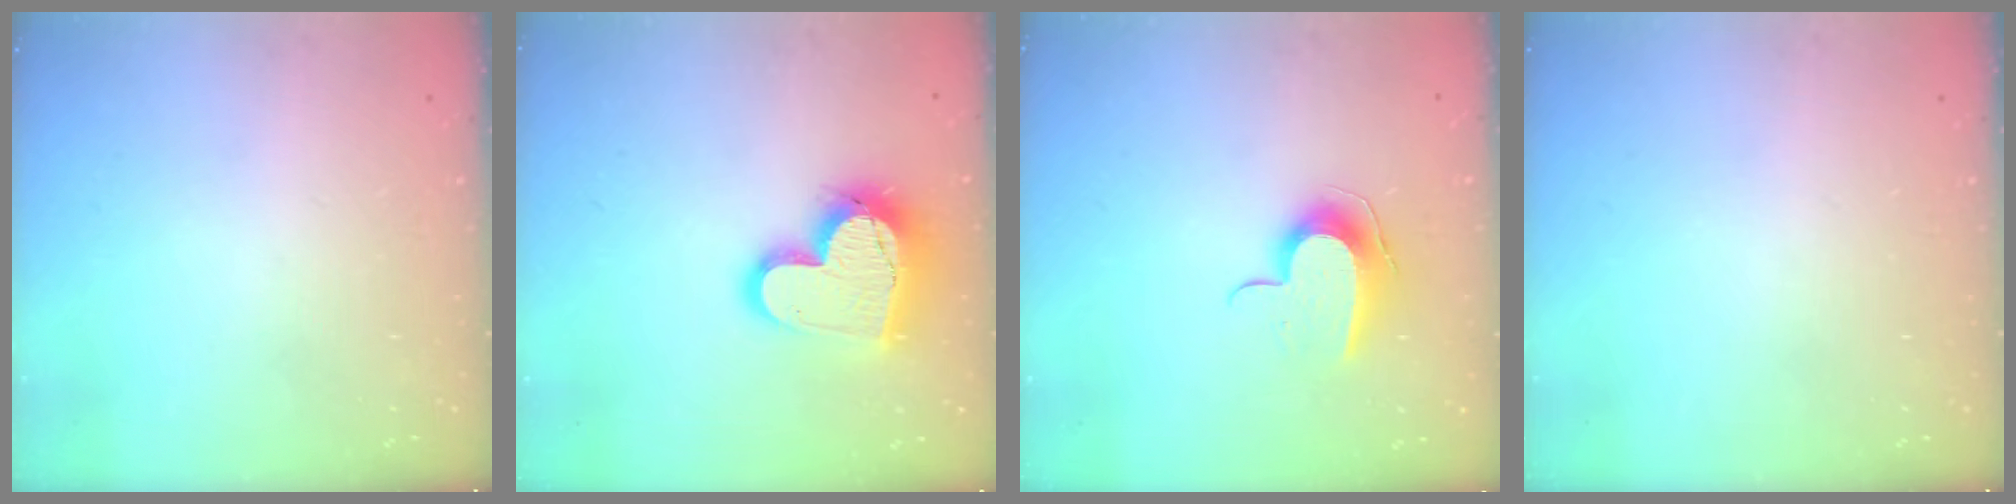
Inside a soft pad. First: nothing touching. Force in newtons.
{"total": 17.1, "press": 17.0, "slide": 1.5}
{"total": 10.7, "press": 10.6, "slide": 0.8}
{"total": 0.0}